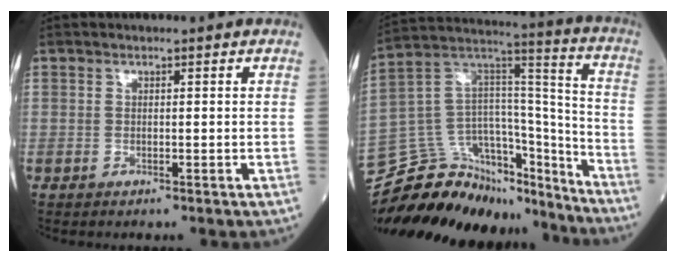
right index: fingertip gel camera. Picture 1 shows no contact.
{"total": 28.7, "force": [-25.8, 8.4, 9.4], "torque": [-0.173, 0.037, -0.396]}